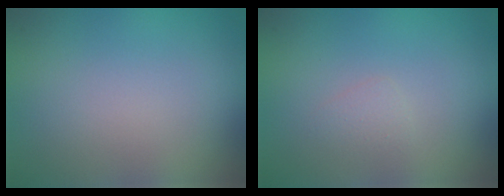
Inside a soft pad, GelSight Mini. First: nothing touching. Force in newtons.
{"total": 0.7, "press": 0.7, "slide": 0.0}